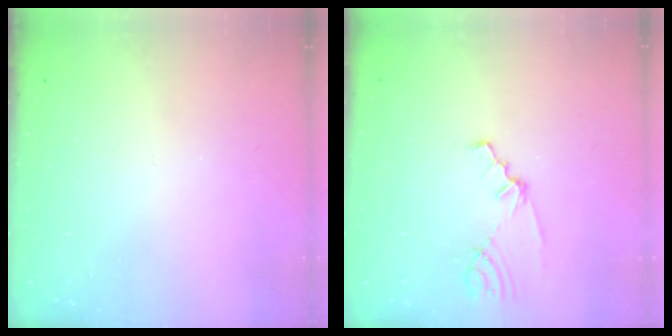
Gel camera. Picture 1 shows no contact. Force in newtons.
{"total": 1.8, "press": 1.8, "slide": 0.2}